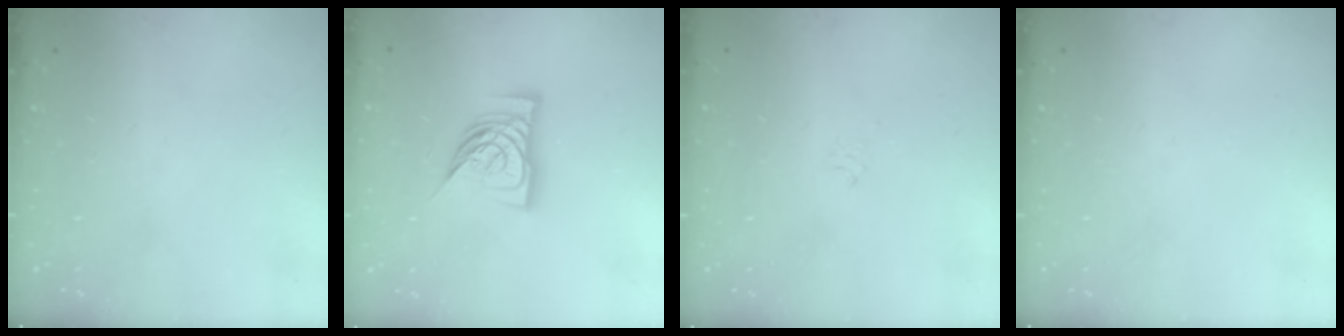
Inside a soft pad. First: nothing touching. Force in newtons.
{"total": 12.5, "press": 12.4, "slide": 1.4}
{"total": 2.8, "press": 2.7, "slide": 0.6}
{"total": 0.0}